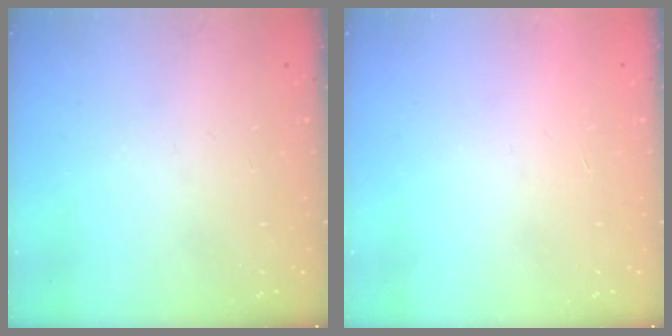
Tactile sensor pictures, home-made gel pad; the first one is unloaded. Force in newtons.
{"total": 1.7, "press": 1.7, "slide": 0.1}